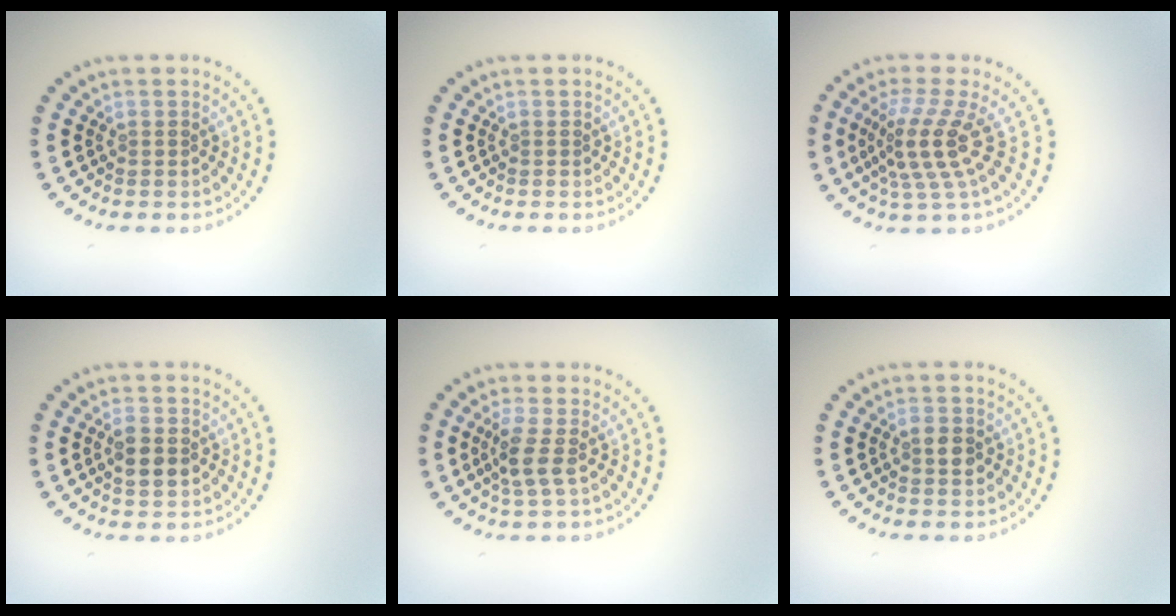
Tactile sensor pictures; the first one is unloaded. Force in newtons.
{"total": 0.0}
{"total": 4.1, "press": 2.8, "slide": 3.0}
{"total": 2.5, "press": 2.5, "slide": 0.2}
{"total": 2.4, "press": 2.0, "slide": 1.3}
{"total": 2.2, "press": 2.2, "slide": 0.1}